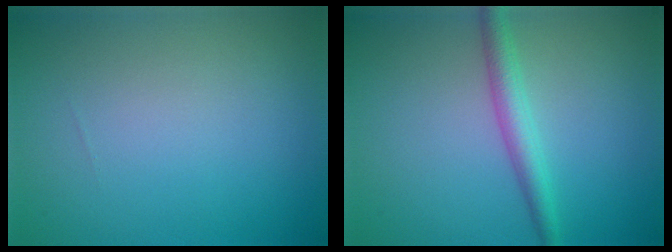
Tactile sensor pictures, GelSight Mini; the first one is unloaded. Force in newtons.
{"total": 2.7, "press": 2.7, "slide": 0.0}